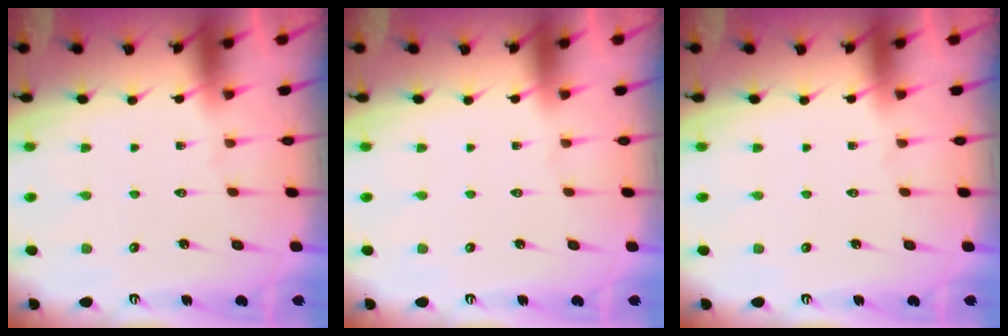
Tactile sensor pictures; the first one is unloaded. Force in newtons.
{"total": 0.0}
{"total": 0.0}